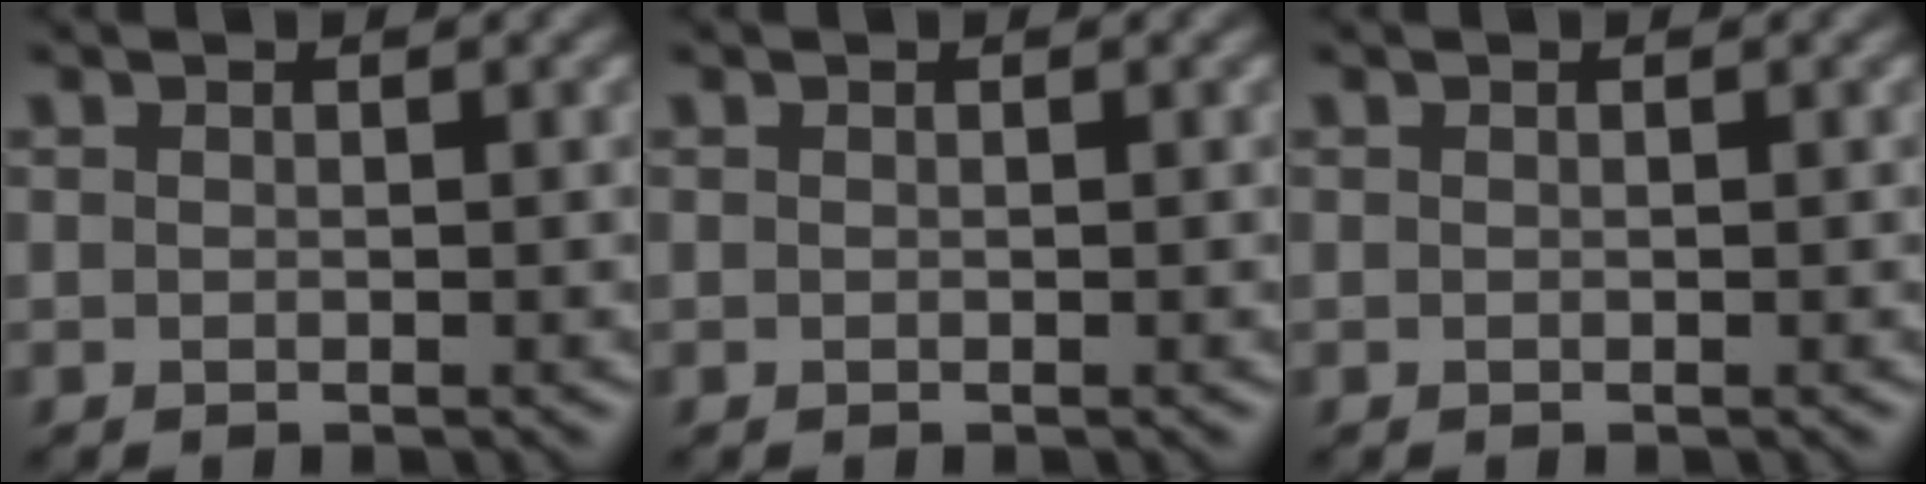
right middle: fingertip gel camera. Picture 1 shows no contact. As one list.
[{"total": 0.0}, {"total": 0.0}]